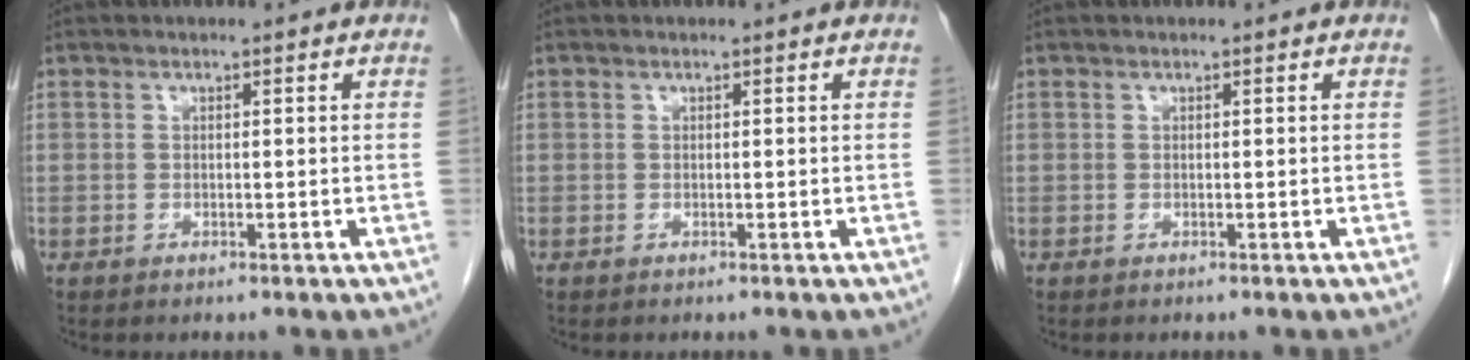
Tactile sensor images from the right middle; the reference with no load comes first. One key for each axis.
{"total": 0.0}
{"total": 0.0}